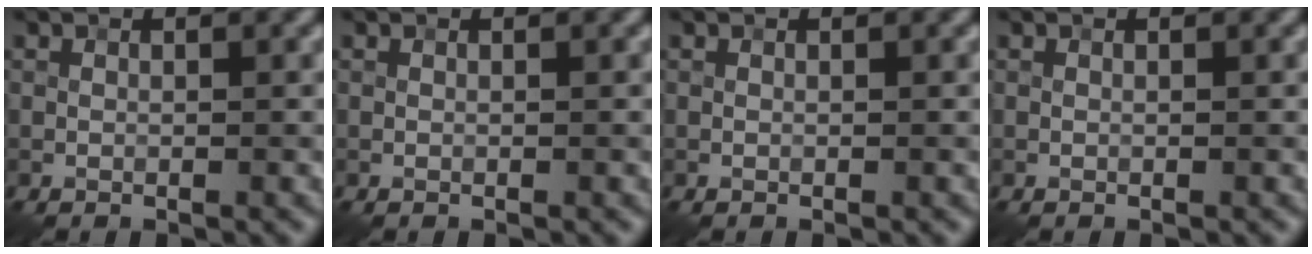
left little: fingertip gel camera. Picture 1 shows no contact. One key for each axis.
{"total": 0.0}
{"total": 0.0}
{"total": 0.0}